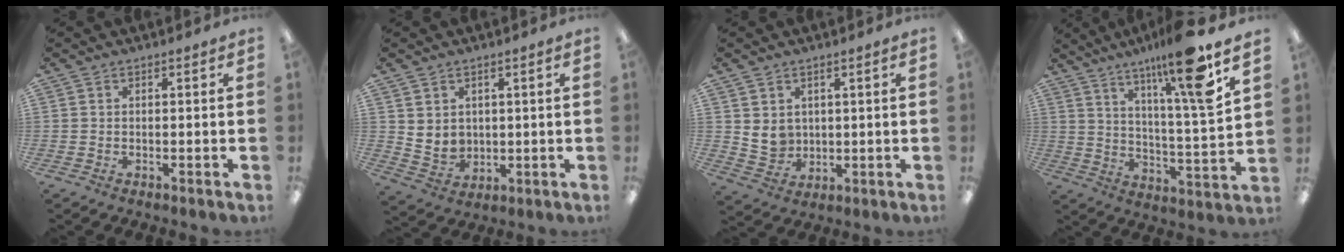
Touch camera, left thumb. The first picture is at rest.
{"total": 4.5, "force": [2.9, 3.4, 0.8], "torque": [-0.022, -0.015, 0.055]}
{"total": 5.9, "force": [2.7, 4.9, 1.9], "torque": [-0.032, -0.011, 0.051]}
{"total": 16.4, "force": [11.2, 1.2, 11.8], "torque": [-0.199, -0.059, 0.167]}